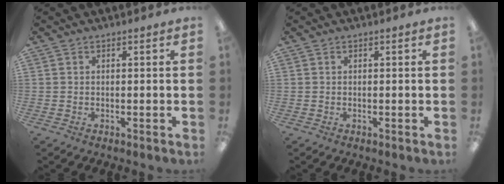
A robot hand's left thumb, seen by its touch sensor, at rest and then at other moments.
{"total": 0.0}